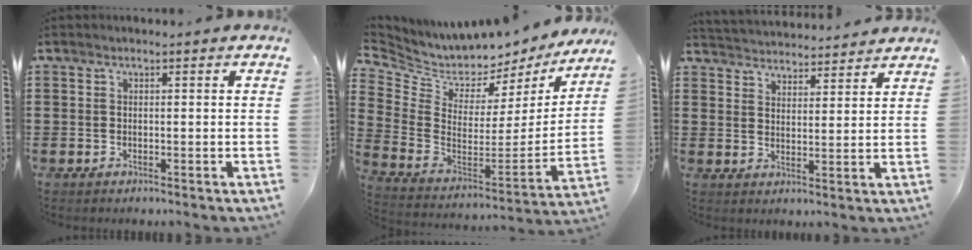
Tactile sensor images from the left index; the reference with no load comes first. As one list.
[{"total": 5.1, "force": [4.4, 2.4, 0.7], "torque": [-0.050, -0.055, 0.073]}, {"total": 3.6, "force": [3.6, 0.0, -0.5], "torque": [-0.006, -0.019, 0.063]}]